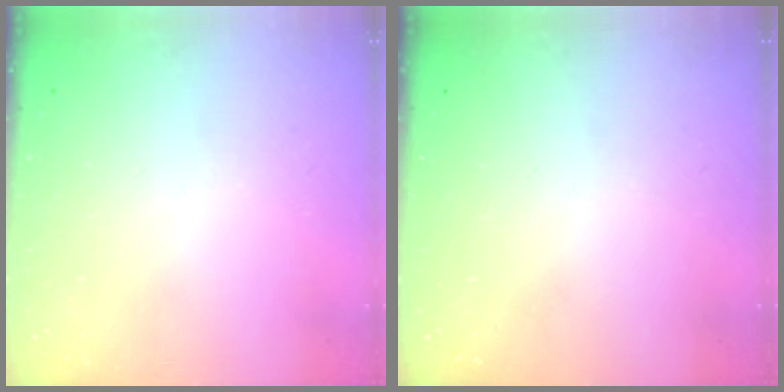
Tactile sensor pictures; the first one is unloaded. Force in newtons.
{"total": 0.0}